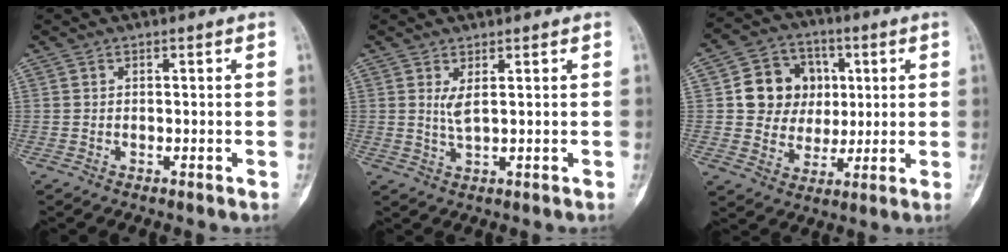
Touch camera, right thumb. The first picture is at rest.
{"total": 2.6, "force": [0.9, 0.4, 2.4], "torque": [-0.057, -0.011, 0.026]}
{"total": 11.8, "force": [2.2, 10.6, 4.8], "torque": [-0.029, 0.003, 0.039]}